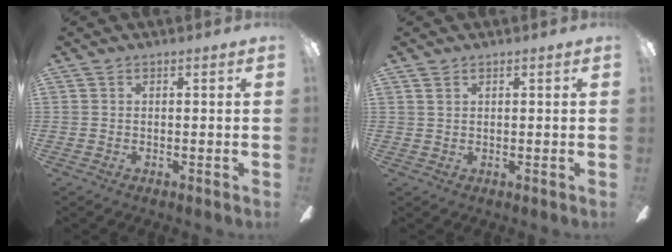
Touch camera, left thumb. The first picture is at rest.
{"total": 1.2, "force": [0.7, 0.8, 0.3], "torque": [-0.008, 0.003, 0.014]}